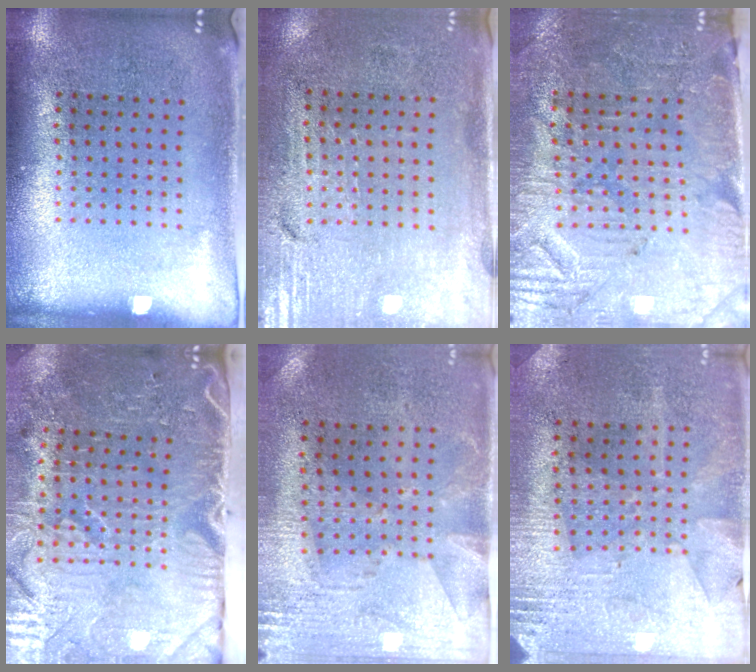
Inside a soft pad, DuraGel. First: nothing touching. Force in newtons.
{"total": 3.3, "press": 2.9, "slide": 1.5}
{"total": 3.7, "press": 3.3, "slide": 1.6}
{"total": 5.2, "press": 4.3, "slide": 2.9}
{"total": 2.7, "press": 2.3, "slide": 1.5}
{"total": 2.8, "press": 2.5, "slide": 1.1}